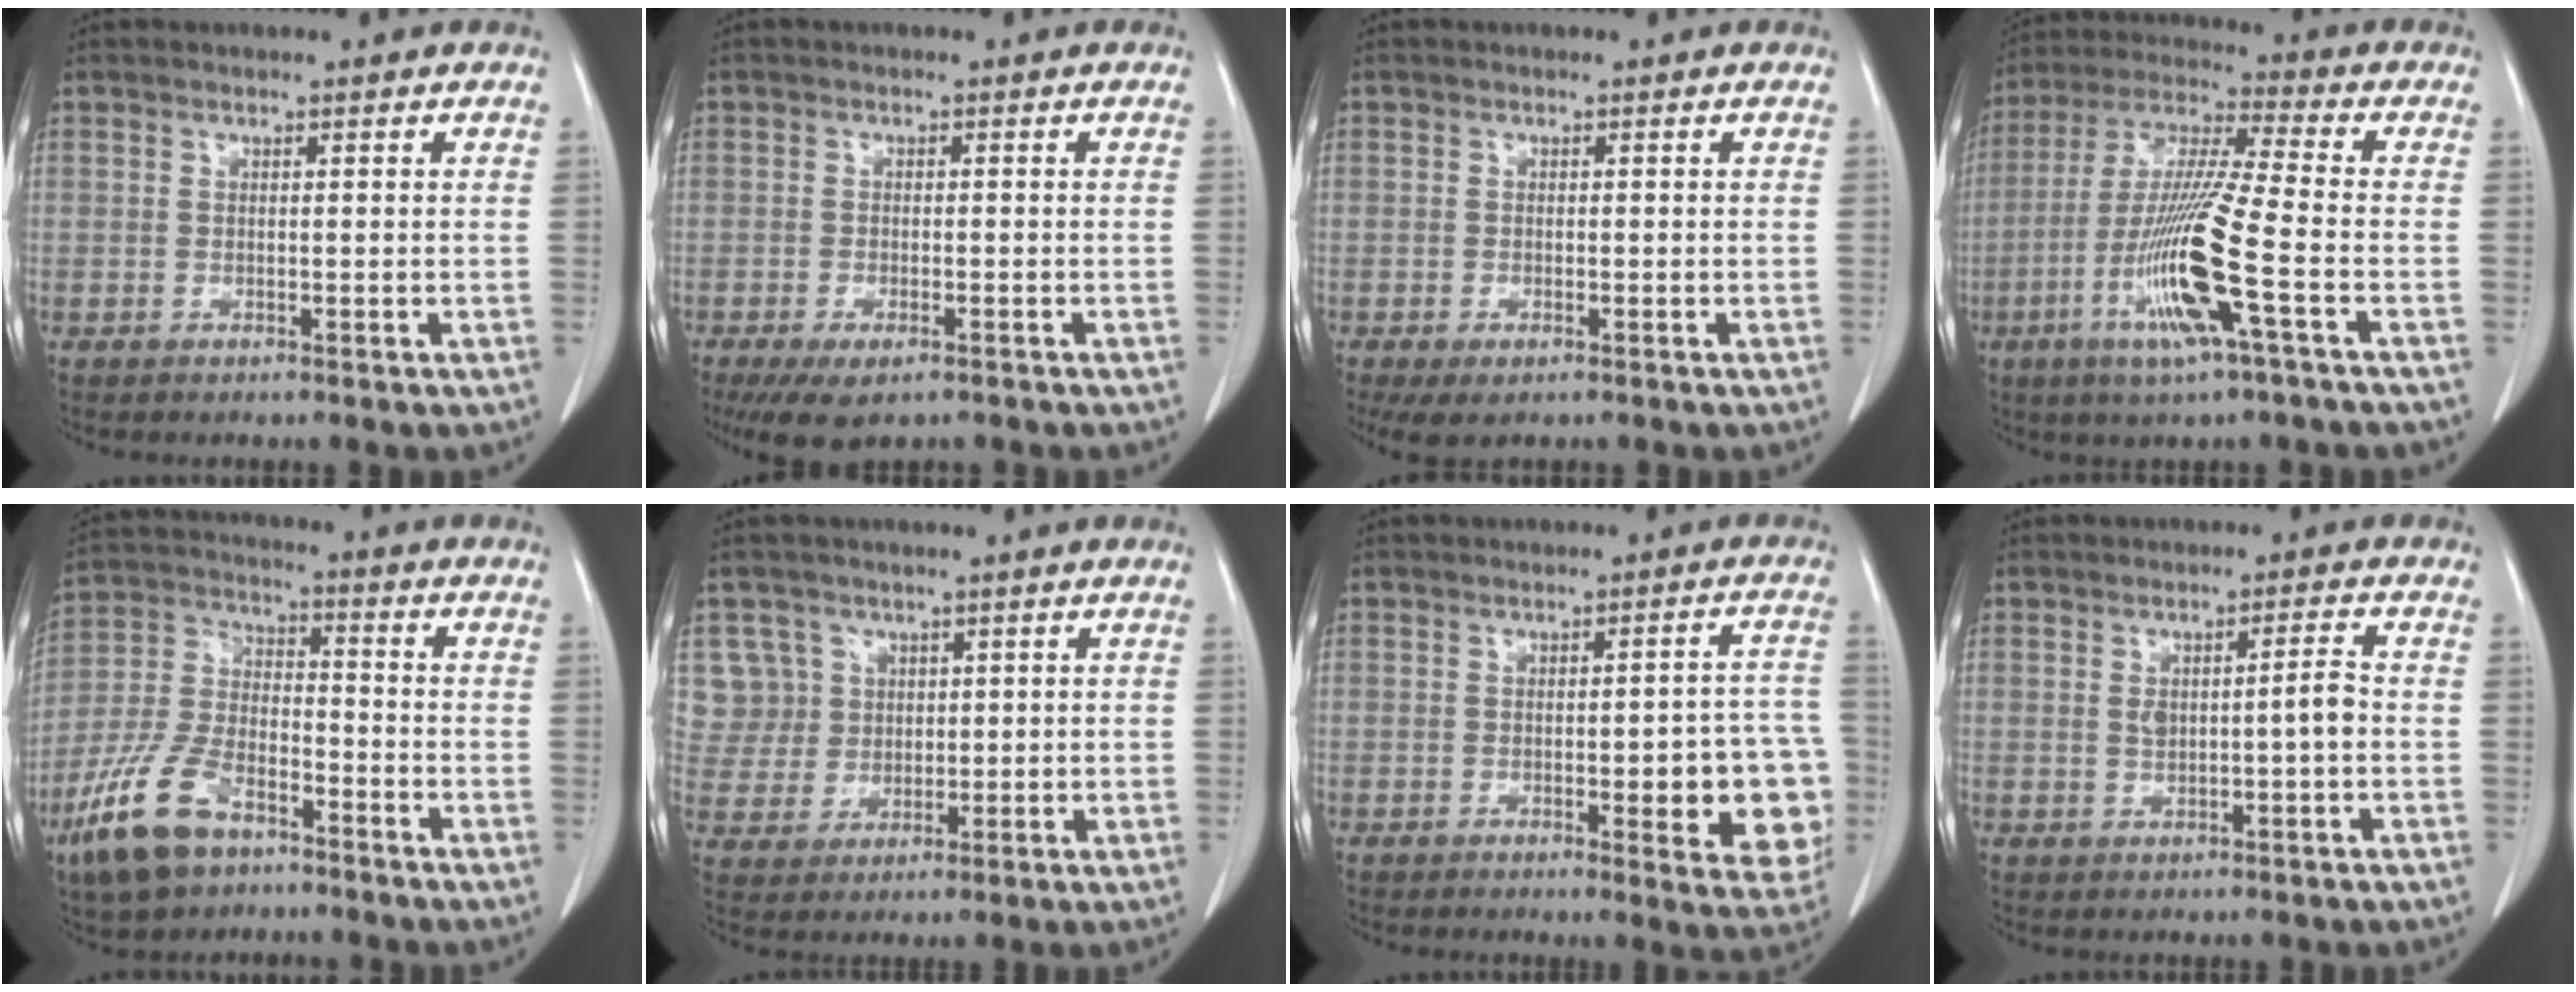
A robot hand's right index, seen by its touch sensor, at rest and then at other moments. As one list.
[{"total": 6.1, "force": [-4.2, 2.2, 3.8], "torque": [-0.059, -0.010, -0.064]}, {"total": 3.4, "force": [-2.0, 1.3, 2.5], "torque": [-0.043, -0.007, -0.026]}, {"total": 15.0, "force": [-5.1, -0.3, 14.1], "torque": [-0.292, -0.017, -0.102]}, {"total": 12.9, "force": [-7.9, 6.0, 8.2], "torque": [-0.184, -0.003, -0.153]}, {"total": 6.7, "force": [2.4, 6.2, -0.3], "torque": [0.014, 0.017, 0.057]}, {"total": 11.7, "force": [-2.5, 3.0, 11.1], "torque": [-0.096, 0.010, -0.027]}, {"total": 4.2, "force": [-0.1, 0.7, 4.1], "torque": [-0.073, 0.011, 0.004]}]